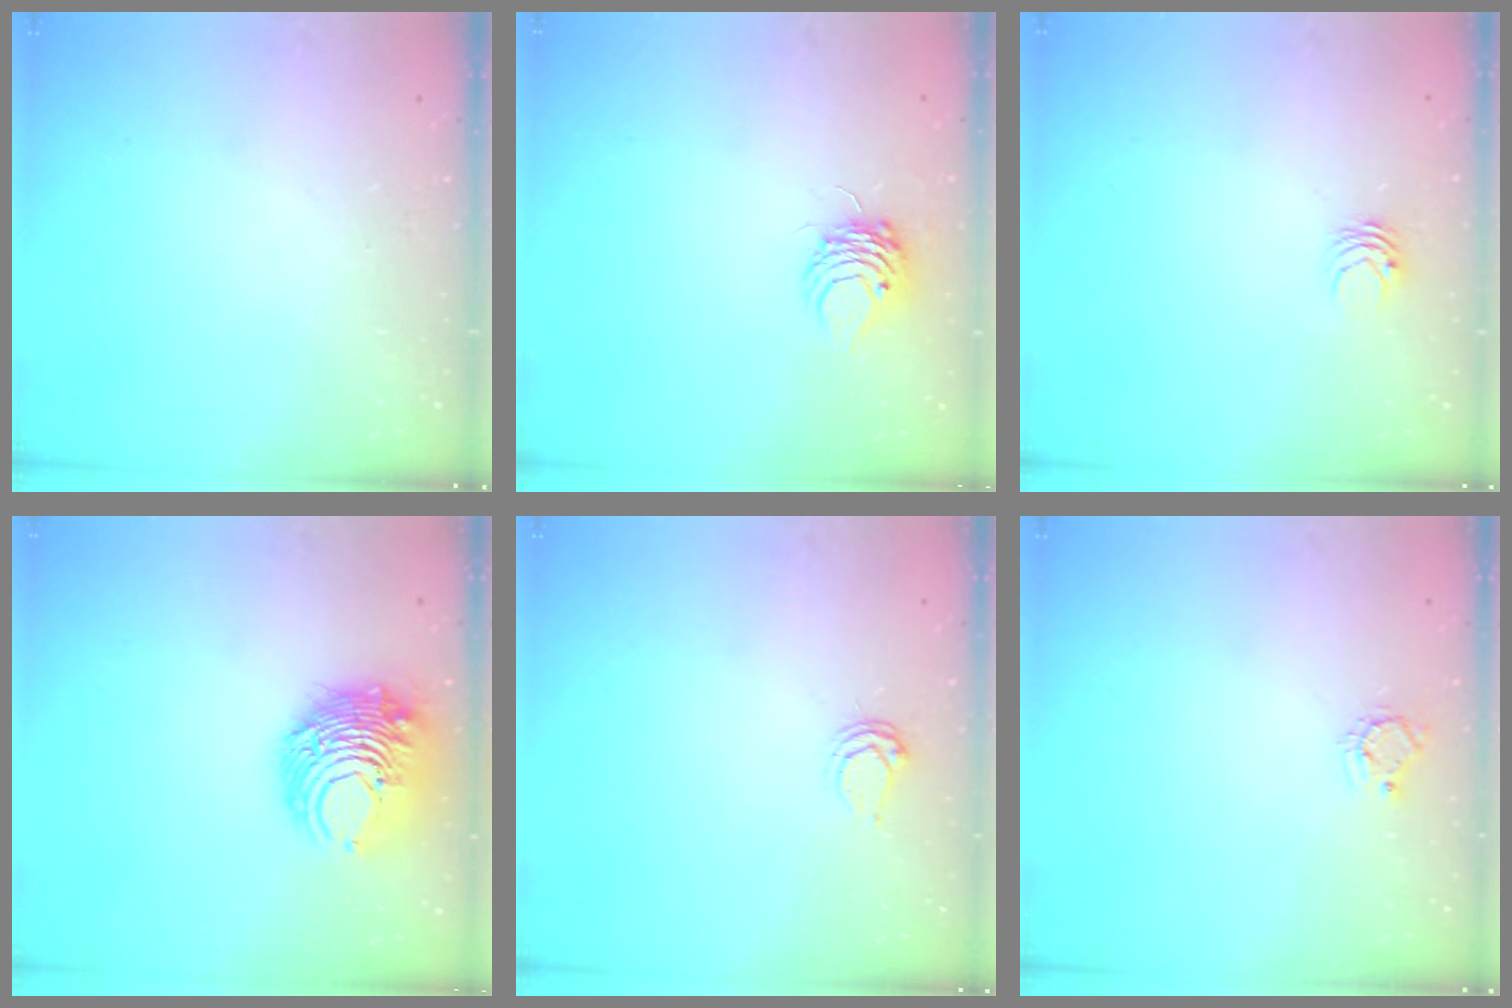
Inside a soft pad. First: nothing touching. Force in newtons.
{"total": 6.1, "press": 6.1, "slide": 0.5}
{"total": 3.0, "press": 3.0, "slide": 0.3}
{"total": 11.6, "press": 11.5, "slide": 0.6}
{"total": 3.7, "press": 3.7, "slide": 0.5}
{"total": 5.6, "press": 5.6, "slide": 0.2}